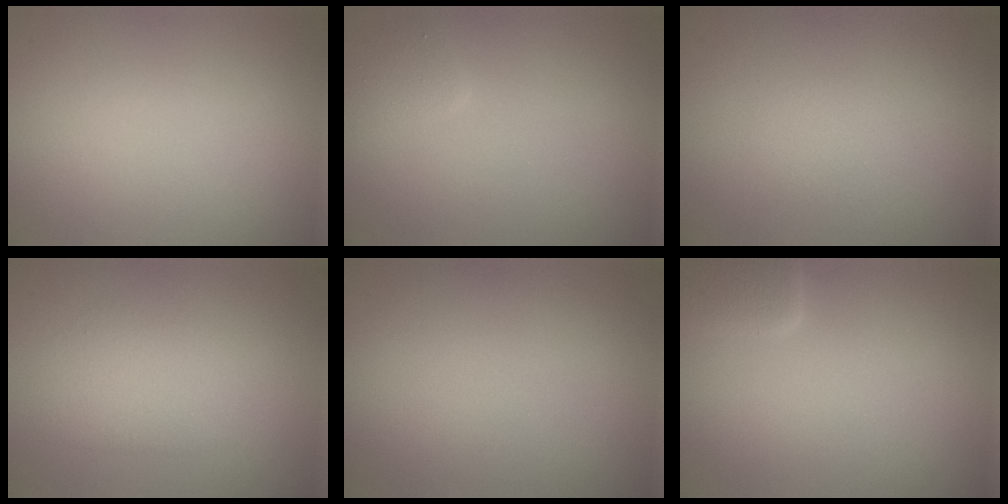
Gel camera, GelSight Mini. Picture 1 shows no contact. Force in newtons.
{"total": 1.4, "press": 1.4, "slide": 0.1}
{"total": 0.9, "press": 0.9, "slide": 0.0}
{"total": 2.4, "press": 2.3, "slide": 0.4}
{"total": 0.0}
{"total": 2.5, "press": 2.5, "slide": 0.2}